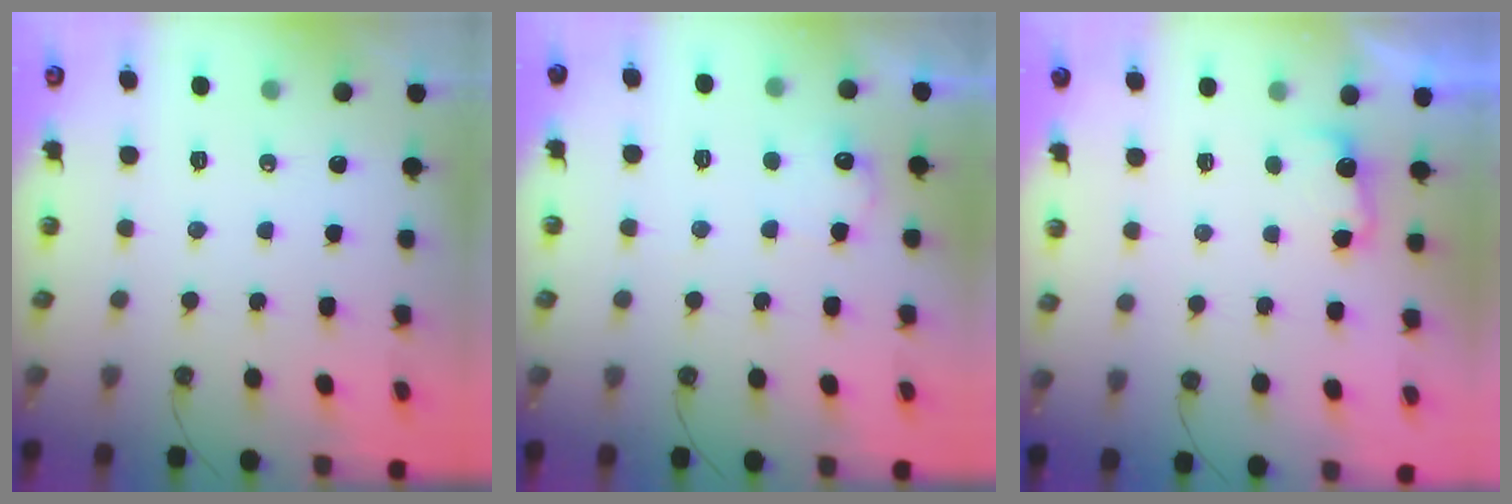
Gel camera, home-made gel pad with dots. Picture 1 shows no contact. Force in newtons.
{"total": 8.4, "press": 8.4, "slide": 0.4}
{"total": 3.6, "press": 3.4, "slide": 1.1}